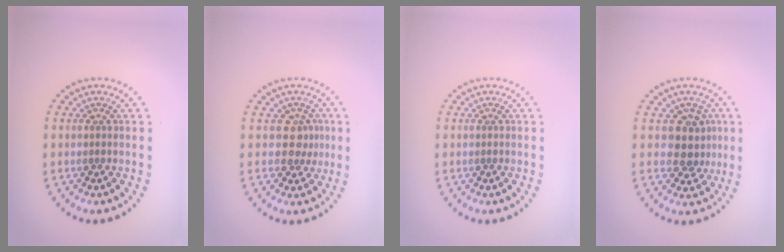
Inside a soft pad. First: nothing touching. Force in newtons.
{"total": 2.0, "press": 1.7, "slide": 1.1}
{"total": 0.0}
{"total": 3.2, "press": 2.7, "slide": 1.7}